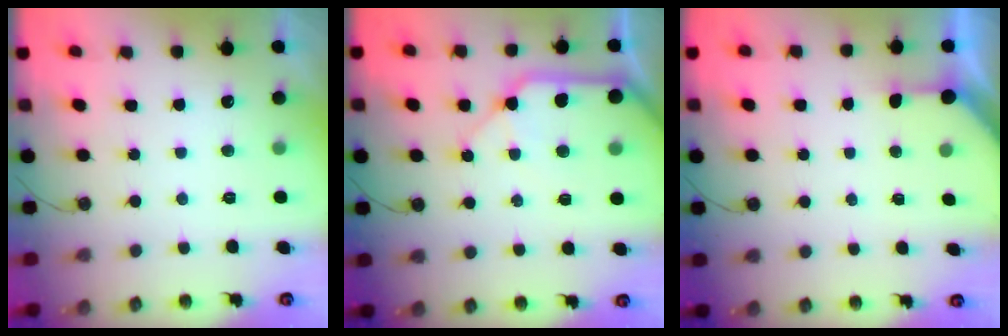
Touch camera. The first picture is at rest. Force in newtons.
{"total": 13.2, "press": 13.1, "slide": 1.9}
{"total": 2.8, "press": 2.8, "slide": 0.3}